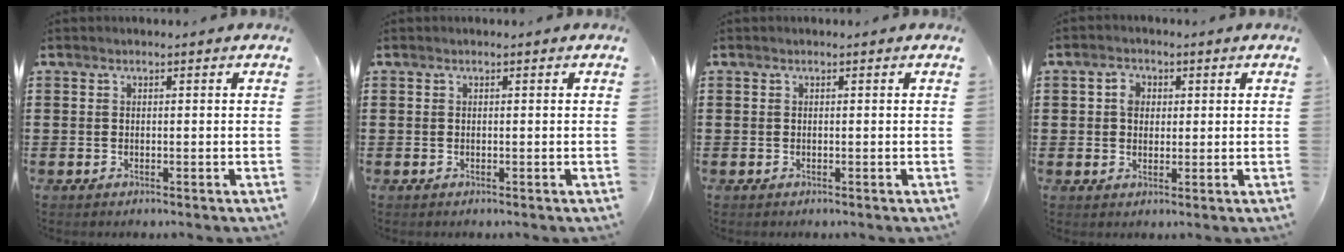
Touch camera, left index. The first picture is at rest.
{"total": 0.0}
{"total": 0.0}
{"total": 2.8, "force": [0.7, 2.3, 1.6], "torque": [-0.030, 0.009, 0.008]}